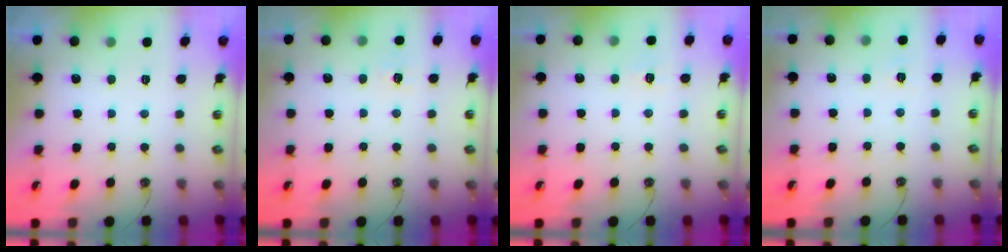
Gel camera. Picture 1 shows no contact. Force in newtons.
{"total": 6.6, "press": 6.6, "slide": 0.5}
{"total": 5.1, "press": 5.1, "slide": 0.5}
{"total": 2.6, "press": 2.6, "slide": 0.3}